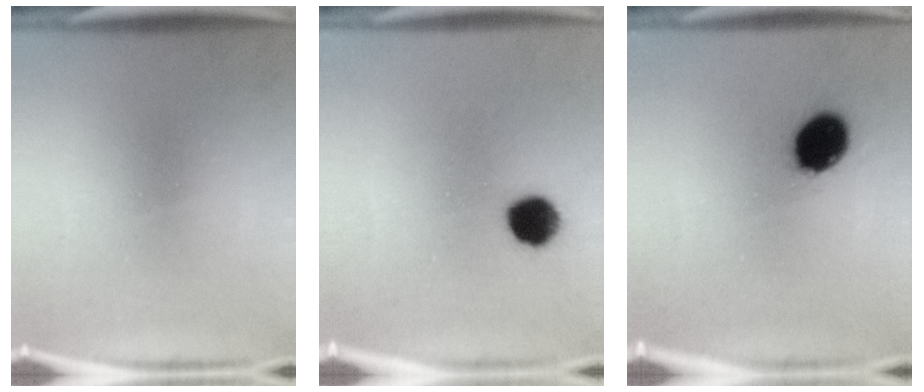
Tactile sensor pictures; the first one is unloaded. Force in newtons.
{"total": 8.0}
{"total": 11.5}